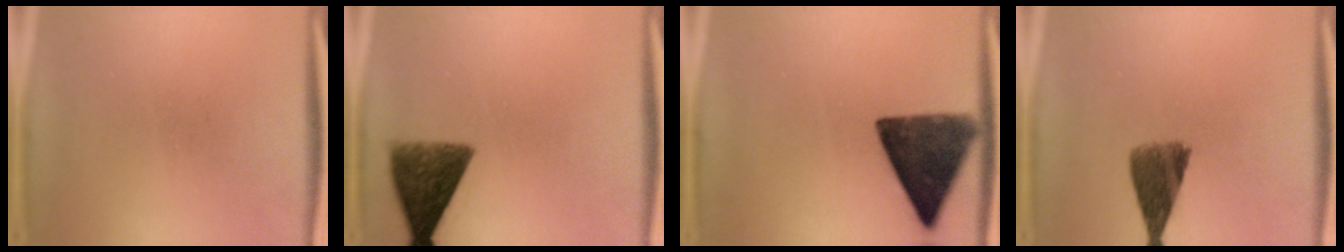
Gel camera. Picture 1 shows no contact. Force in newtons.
{"total": 8.7}
{"total": 13.2}
{"total": 7.1}